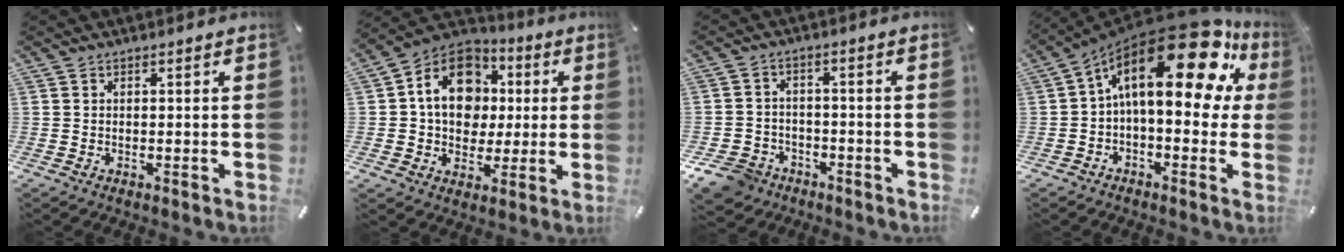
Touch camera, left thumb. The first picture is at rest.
{"total": 14.5, "force": [1.5, 12.1, 7.9], "torque": [-0.138, 0.005, 0.029]}
{"total": 7.4, "force": [-5.0, 5.0, 2.1], "torque": [-0.047, 0.035, -0.097]}
{"total": 23.6, "force": [9.7, 9.5, 19.3], "torque": [-0.313, -0.079, 0.159]}